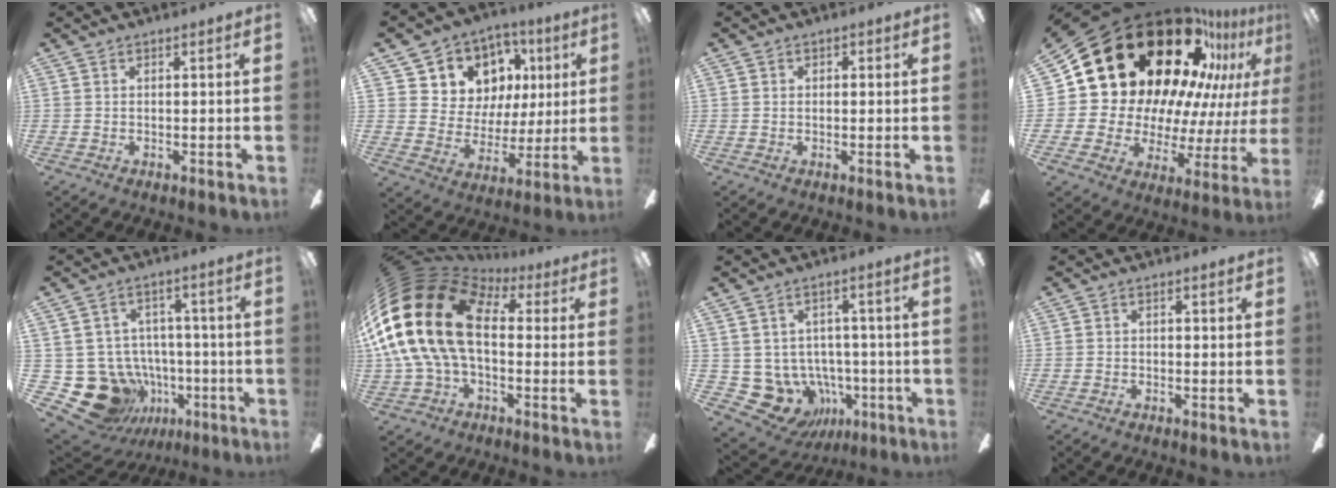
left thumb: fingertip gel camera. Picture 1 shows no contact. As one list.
[{"total": 11.1, "force": [5.0, 9.7, 1.9], "torque": [-0.056, -0.029, 0.106]}, {"total": 0.9, "force": [-0.1, 0.8, 0.3], "torque": [0.003, 0.002, -0.004]}, {"total": 29.8, "force": [17.8, 16.5, 17.5], "torque": [-0.271, -0.142, 0.344]}, {"total": 16.3, "force": [-6.2, 13.1, 7.4], "torque": [-0.155, 0.029, -0.079]}, {"total": 25.4, "force": [2.4, 16.3, 19.3], "torque": [-0.425, -0.004, 0.041]}, {"total": 10.4, "force": [-2.8, 9.1, 4.0], "torque": [-0.122, -0.001, -0.037]}, {"total": 1.0, "force": [-0.7, 0.5, 0.5], "torque": [-0.009, 0.004, -0.014]}]